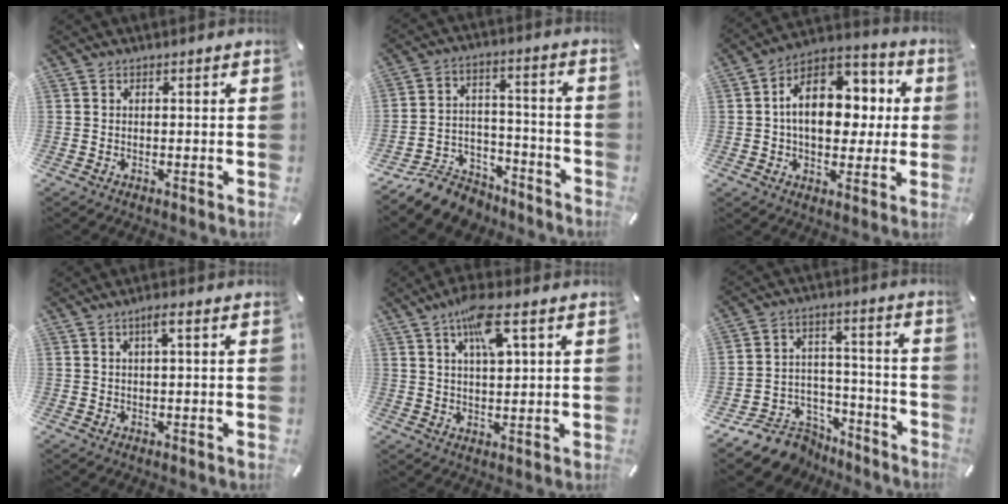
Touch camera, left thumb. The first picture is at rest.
{"total": 11.4, "force": [-9.3, 5.9, 3.1], "torque": [-0.042, 0.067, -0.170]}
{"total": 15.5, "force": [1.6, 11.1, 10.7], "torque": [-0.170, 0.000, 0.029]}
{"total": 2.5, "force": [0.6, 0.3, 2.4], "torque": [-0.046, 0.002, 0.008]}
{"total": 9.5, "force": [4.4, 3.0, 7.9], "torque": [-0.143, 0.000, 0.073]}
{"total": 11.6, "force": [-8.4, 7.6, 2.6], "torque": [-0.034, 0.059, -0.144]}